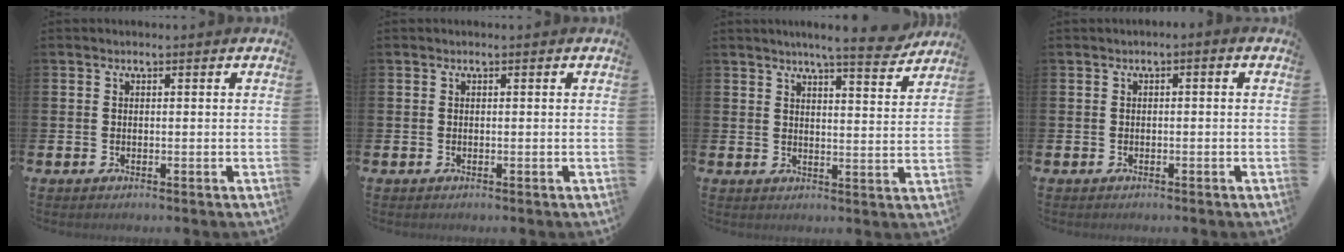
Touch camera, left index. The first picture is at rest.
{"total": 0.0}
{"total": 7.0, "force": [6.4, 0.1, 2.8], "torque": [-0.043, -0.036, 0.107]}
{"total": 0.6, "force": [-0.4, 0.1, 0.4], "torque": [-0.014, 0.001, -0.007]}